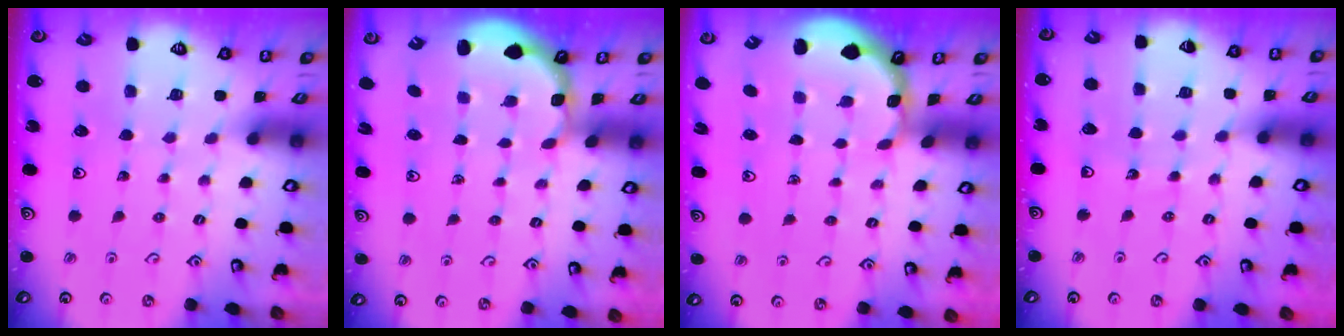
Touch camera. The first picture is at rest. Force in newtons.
{"total": 2.6, "press": 1.9, "slide": 1.7}
{"total": 1.2, "press": 1.1, "slide": 0.5}
{"total": 3.8, "press": 3.8, "slide": 0.4}